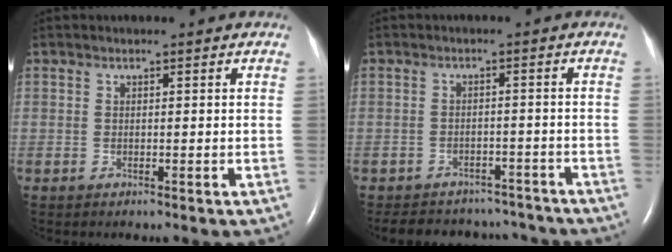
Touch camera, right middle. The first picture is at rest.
{"total": 13.1, "force": [-11.8, 5.1, 2.8], "torque": [-0.056, 0.014, -0.141]}